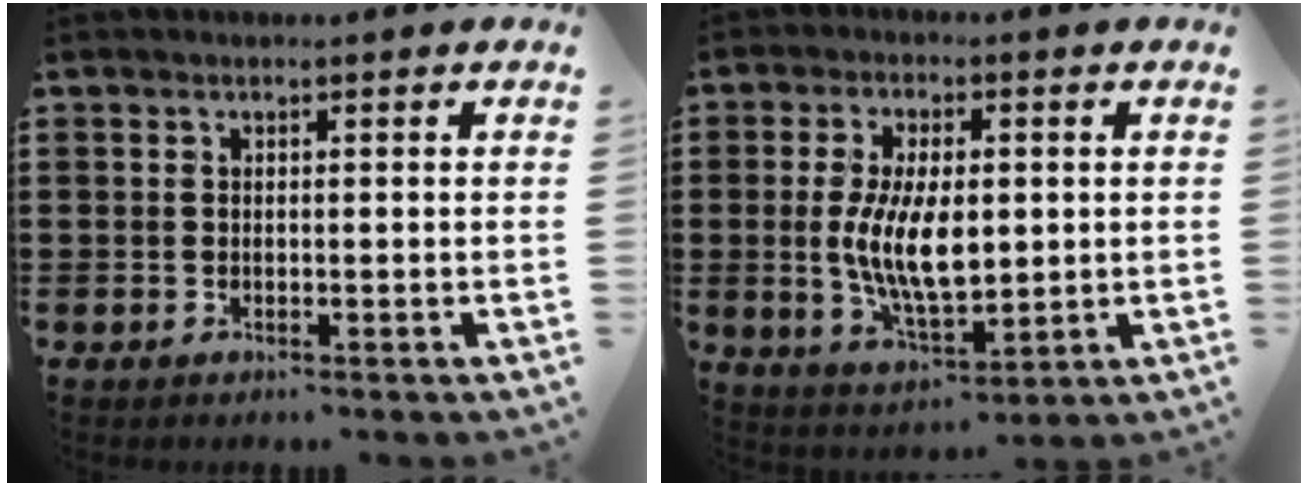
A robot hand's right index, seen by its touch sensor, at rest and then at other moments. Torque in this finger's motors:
{"motor_torque": [2.07, 0.07, 0.45, 0.21]}